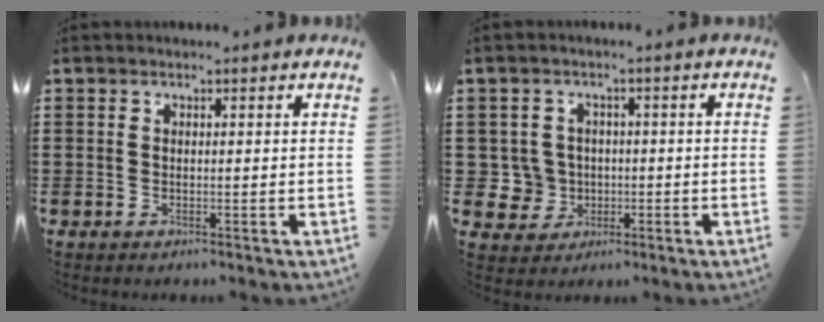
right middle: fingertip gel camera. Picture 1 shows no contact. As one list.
[{"total": 4.9, "force": [-0.4, 4.8, 1.2], "torque": [-0.049, 0.010, -0.009]}]